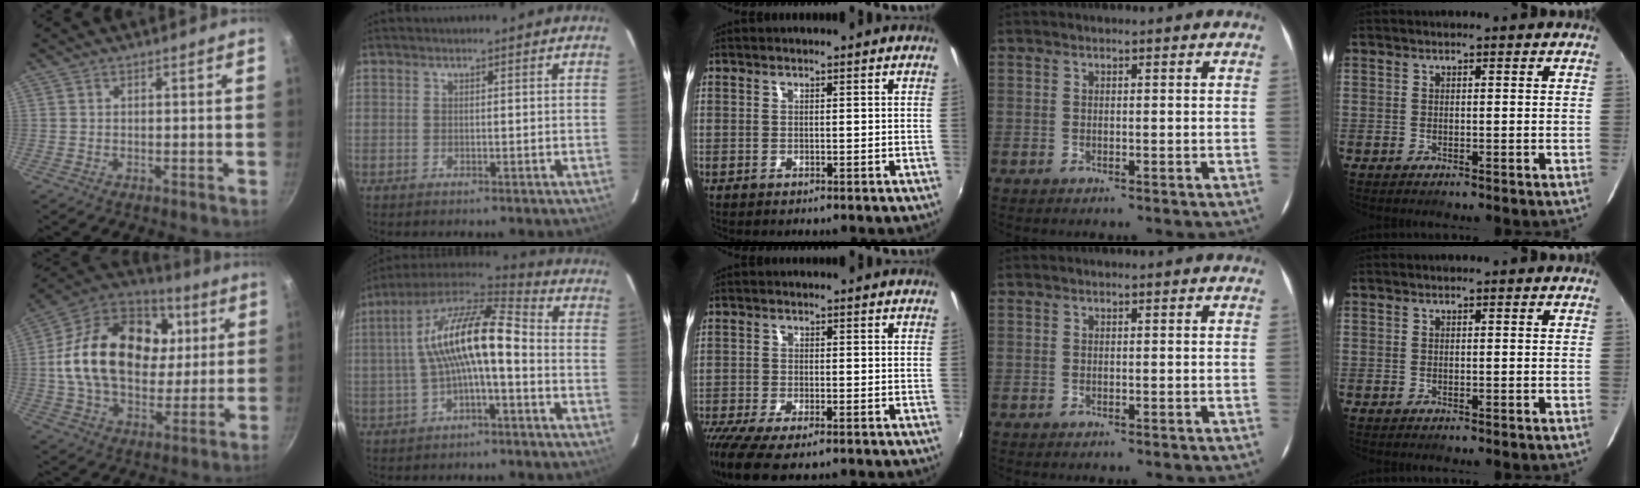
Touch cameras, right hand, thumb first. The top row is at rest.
{"thumb": {"total": 27.1, "force": [4.4, 19.0, 18.9], "torque": [-0.311, 0.016, 0.068]}, "index": {"total": 14.4, "force": [-1.3, 3.8, 13.9], "torque": [-0.254, 0.024, -0.028]}, "middle": {"total": 9.2, "force": [-6.6, 2.5, 5.8], "torque": [-0.140, -0.046, -0.121]}}